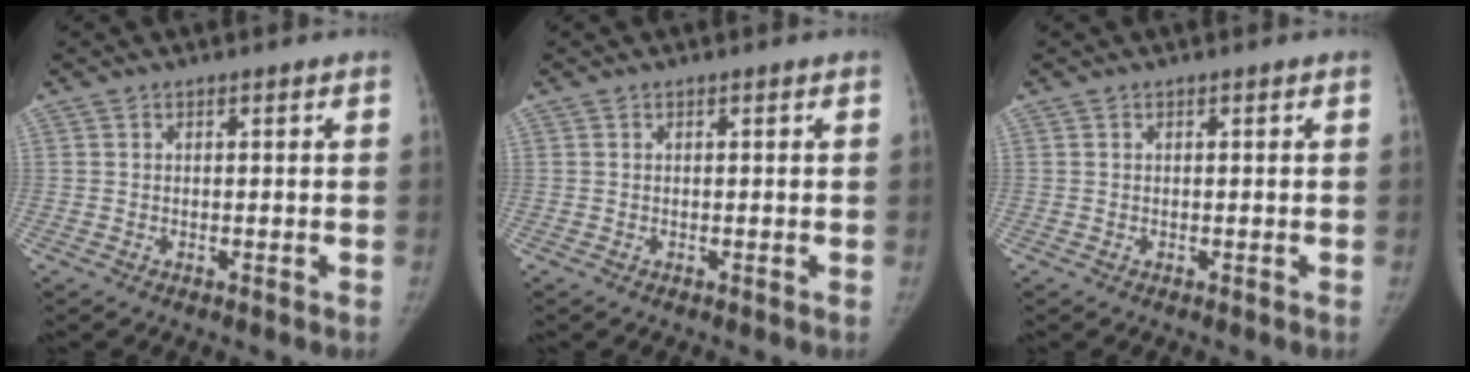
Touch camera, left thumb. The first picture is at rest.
{"total": 0.0}
{"total": 0.0}